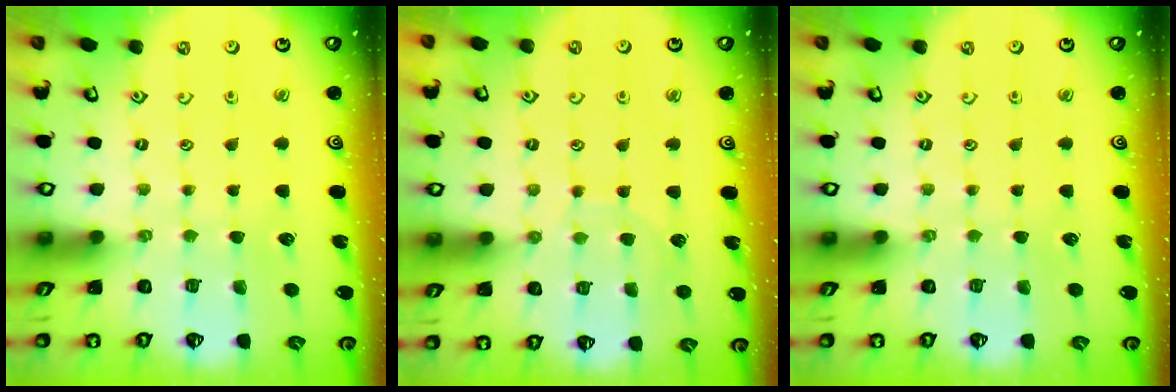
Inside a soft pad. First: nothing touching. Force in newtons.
{"total": 6.5, "press": 6.5, "slide": 0.5}
{"total": 0.0}